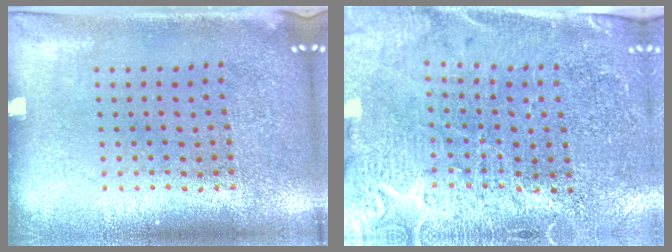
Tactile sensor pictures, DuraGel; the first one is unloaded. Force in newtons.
{"total": 3.3, "press": 3.1, "slide": 1.1}